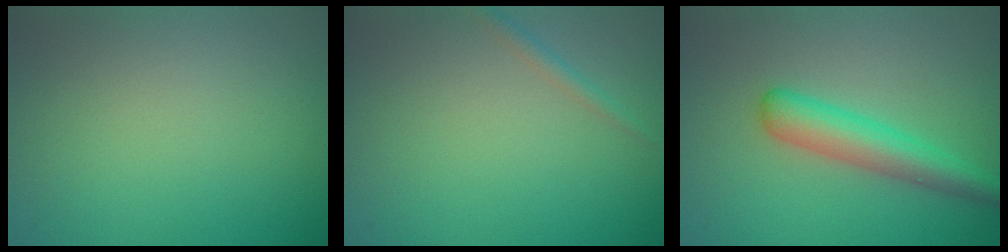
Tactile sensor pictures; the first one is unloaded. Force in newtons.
{"total": 1.0, "press": 1.0, "slide": 0.0}
{"total": 4.1, "press": 4.1, "slide": 0.1}